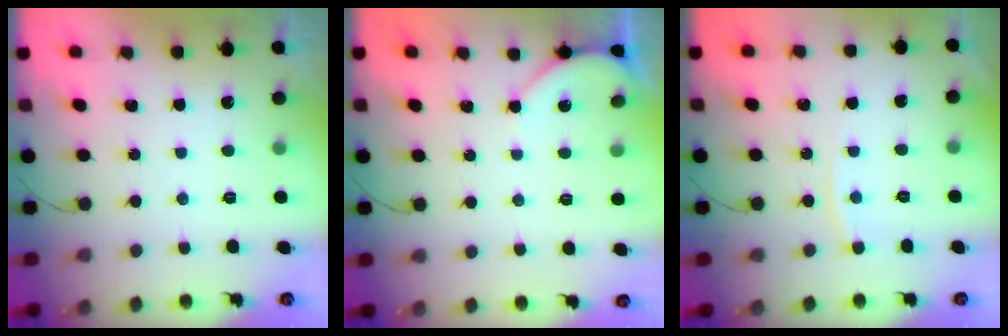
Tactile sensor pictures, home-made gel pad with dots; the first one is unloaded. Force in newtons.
{"total": 4.1, "press": 4.1, "slide": 0.2}
{"total": 2.5, "press": 2.5, "slide": 0.4}